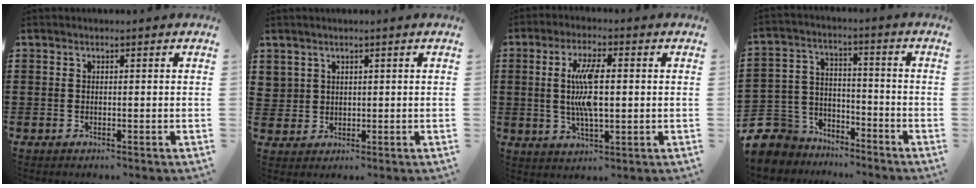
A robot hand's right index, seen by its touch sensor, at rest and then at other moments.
{"total": 2.1, "force": [1.5, 1.5, 0.1], "torque": [-0.010, 0.008, 0.029]}
{"total": 8.3, "force": [0.6, 2.5, 7.9], "torque": [-0.170, 0.000, 0.002]}
{"total": 6.6, "force": [-5.5, 3.7, 0.2], "torque": [-0.050, 0.003, -0.116]}